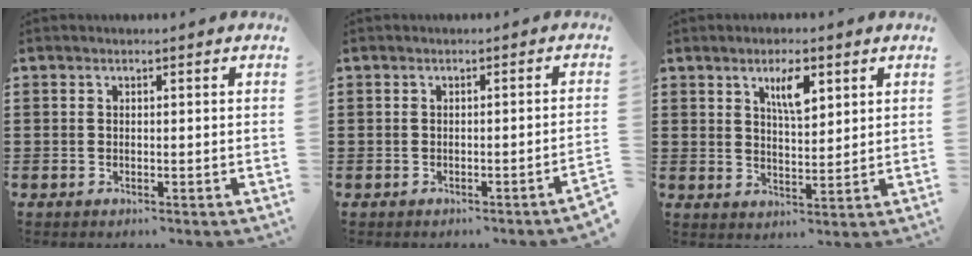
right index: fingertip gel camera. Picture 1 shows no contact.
{"total": 1.2, "force": [-0.8, -0.3, 0.8], "torque": [-0.014, -0.004, -0.015]}
{"total": 5.2, "force": [2.8, 1.8, 4.0], "torque": [-0.071, 0.001, 0.045]}